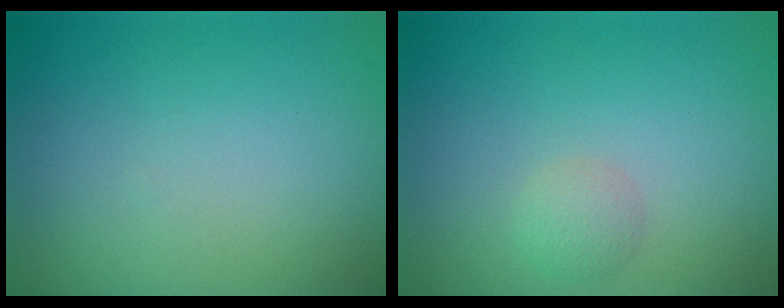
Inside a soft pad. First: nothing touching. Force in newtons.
{"total": 1.4, "press": 1.4, "slide": 0.1}